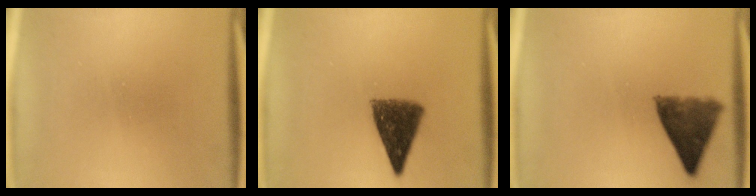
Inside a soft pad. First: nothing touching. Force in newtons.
{"total": 8.9}
{"total": 8.1}